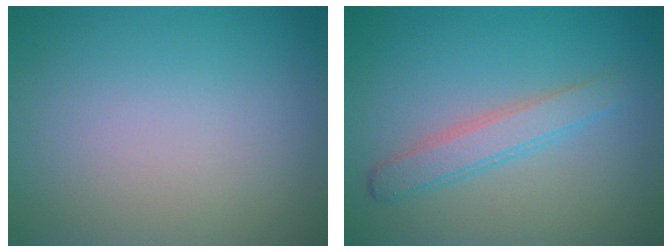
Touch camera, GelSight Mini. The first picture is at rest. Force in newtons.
{"total": 2.6, "press": 2.6, "slide": 0.2}